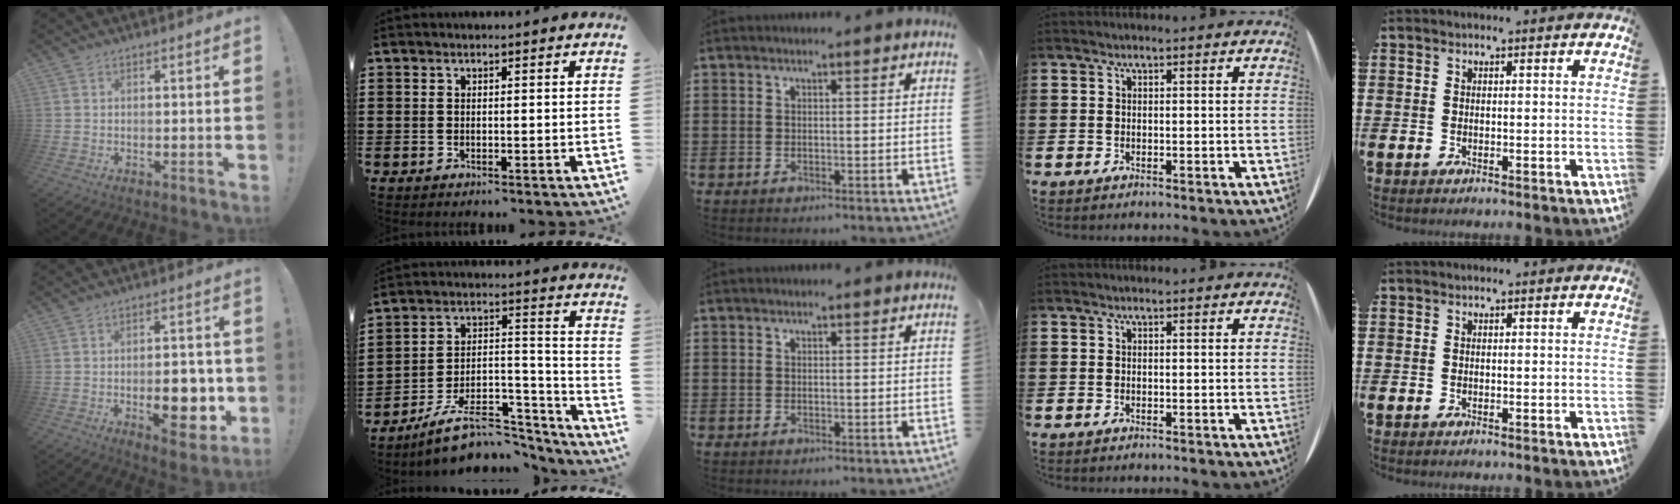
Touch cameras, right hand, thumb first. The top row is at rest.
{"thumb": {"total": 13.1, "force": [-3.3, 6.4, 10.9], "torque": [-0.138, 0.010, -0.044]}, "index": {"total": 11.8, "force": [-9.6, 4.5, 5.3], "torque": [-0.081, 0.046, -0.174]}}